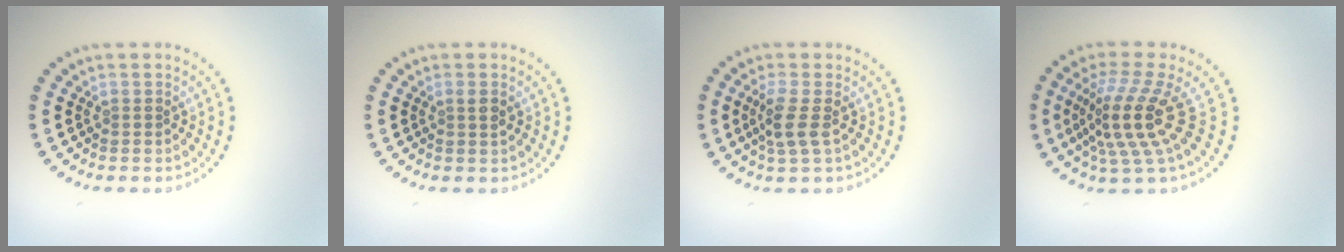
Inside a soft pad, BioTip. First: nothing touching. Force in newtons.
{"total": 0.9, "press": 0.8, "slide": 0.5}
{"total": 2.4, "press": 2.1, "slide": 1.3}
{"total": 5.1, "press": 3.6, "slide": 3.6}